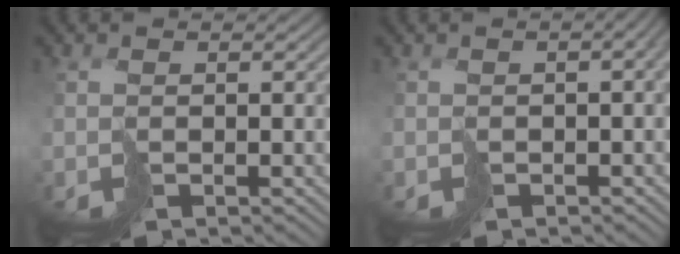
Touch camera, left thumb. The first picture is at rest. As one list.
[{"total": 3.2, "force": [-0.7, 1.2, 2.8], "torque": [-0.032, -0.005, -0.002]}]